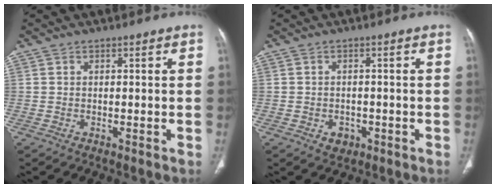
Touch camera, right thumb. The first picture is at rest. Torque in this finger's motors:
{"motor_torque": [0.77, 0.49, 0.45, -0.19, -0.04]}